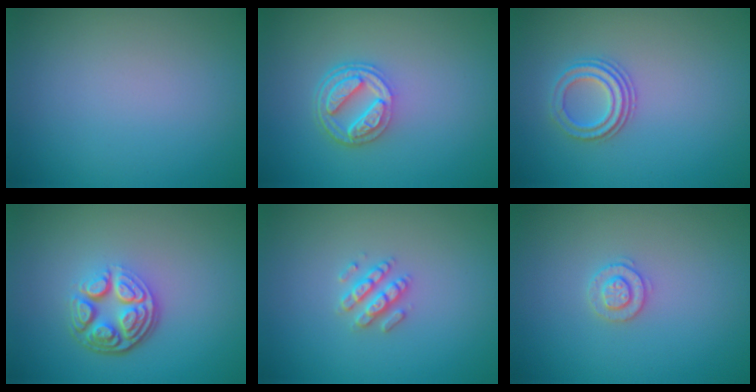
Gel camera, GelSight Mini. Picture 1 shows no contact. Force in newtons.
{"total": 4.2, "press": 3.1, "slide": 2.8}
{"total": 2.6, "press": 2.3, "slide": 1.2}
{"total": 4.9, "press": 3.5, "slide": 3.4}
{"total": 2.5, "press": 2.4, "slide": 0.5}
{"total": 1.8, "press": 1.8, "slide": 0.4}